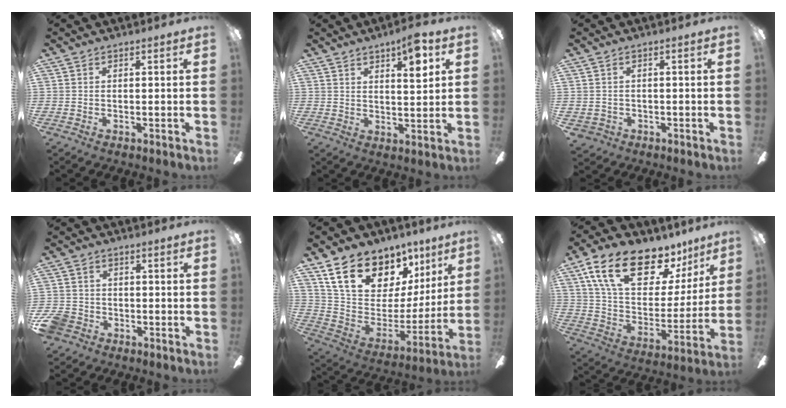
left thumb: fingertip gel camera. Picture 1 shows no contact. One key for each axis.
{"total": 8.0, "fx": 5.0, "fy": 2.1, "fz": 5.8, "tx": -0.082, "ty": -0.024, "tz": 0.079}
{"total": 1.4, "fx": -0.1, "fy": 1.4, "fz": 0.3, "tx": -0.008, "ty": 0.002, "tz": -0.005}
{"total": 5.6, "fx": -2.9, "fy": 4.4, "fz": 1.8, "tx": -0.056, "ty": 0.017, "tz": -0.057}
{"total": 19.0, "fx": 12.7, "fy": 11.3, "fz": 8.6, "tx": -0.153, "ty": -0.077, "tz": 0.240}
{"total": 21.2, "fx": 13.9, "fy": 10.3, "fz": 12.3, "tx": -0.214, "ty": -0.076, "tz": 0.245}